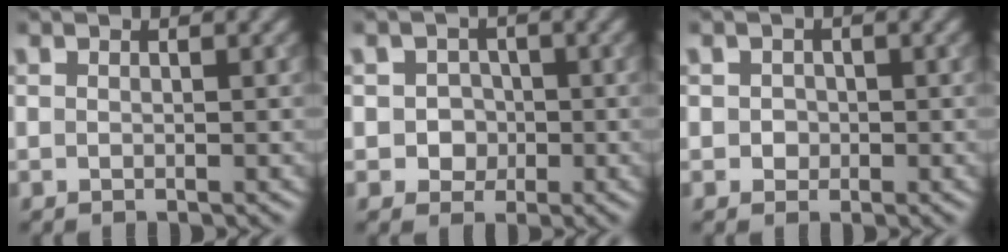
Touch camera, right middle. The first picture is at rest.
{"total": 2.3, "force": [-0.3, 2.1, 0.7], "torque": [0.011, 0.000, -0.010]}
{"total": 1.2, "force": [0.0, 1.1, 0.3], "torque": [0.003, -0.001, 0.000]}